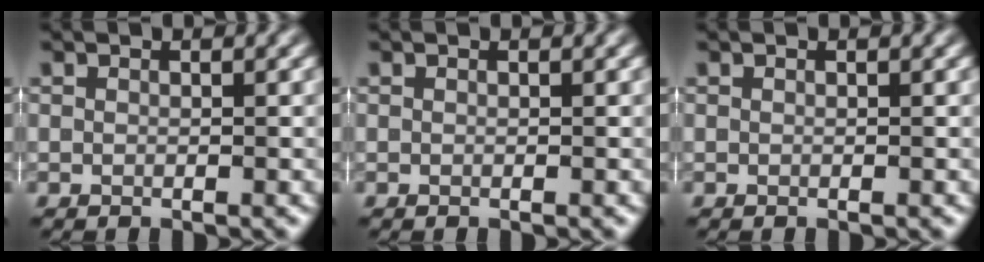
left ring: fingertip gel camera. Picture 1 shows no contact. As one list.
[{"total": 0.0}, {"total": 0.0}]